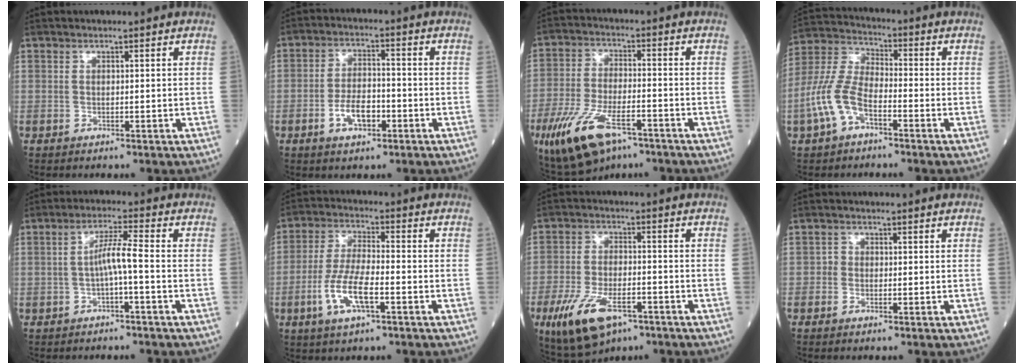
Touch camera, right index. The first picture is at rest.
{"total": 5.7, "force": [-2.3, 2.7, 4.5], "torque": [-0.087, 0.007, -0.041]}
{"total": 13.0, "force": [-7.3, 4.9, 9.6], "torque": [-0.197, -0.014, -0.124]}
{"total": 9.1, "force": [-3.9, 4.3, 7.0], "torque": [-0.173, 0.013, -0.082]}
{"total": 4.2, "force": [-1.0, -0.2, 4.1], "torque": [-0.075, 0.013, -0.016]}
{"total": 8.4, "force": [-3.1, 2.2, 7.5], "torque": [-0.158, -0.002, -0.060]}
{"total": 11.4, "force": [-6.0, 4.9, 8.4], "torque": [-0.172, -0.011, -0.098]}
{"total": 1.0, "force": [-0.3, 0.9, 0.3], "torque": [0.000, 0.003, -0.010]}